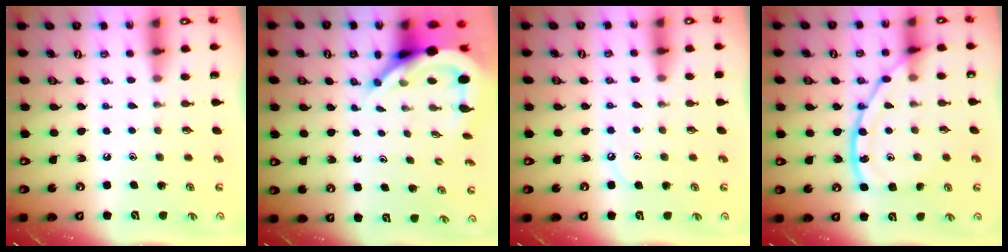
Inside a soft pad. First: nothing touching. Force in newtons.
{"total": 10.3, "press": 10.2, "slide": 1.3}
{"total": 5.6, "press": 5.6, "slide": 0.7}
{"total": 13.0, "press": 13.0, "slide": 0.3}